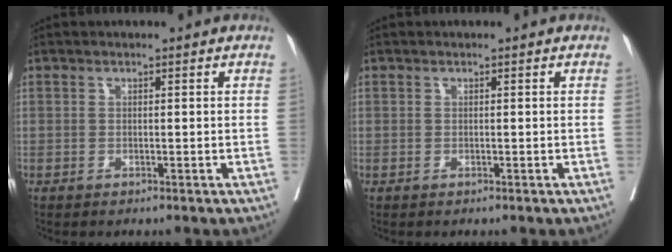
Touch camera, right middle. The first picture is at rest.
{"total": 0.0}